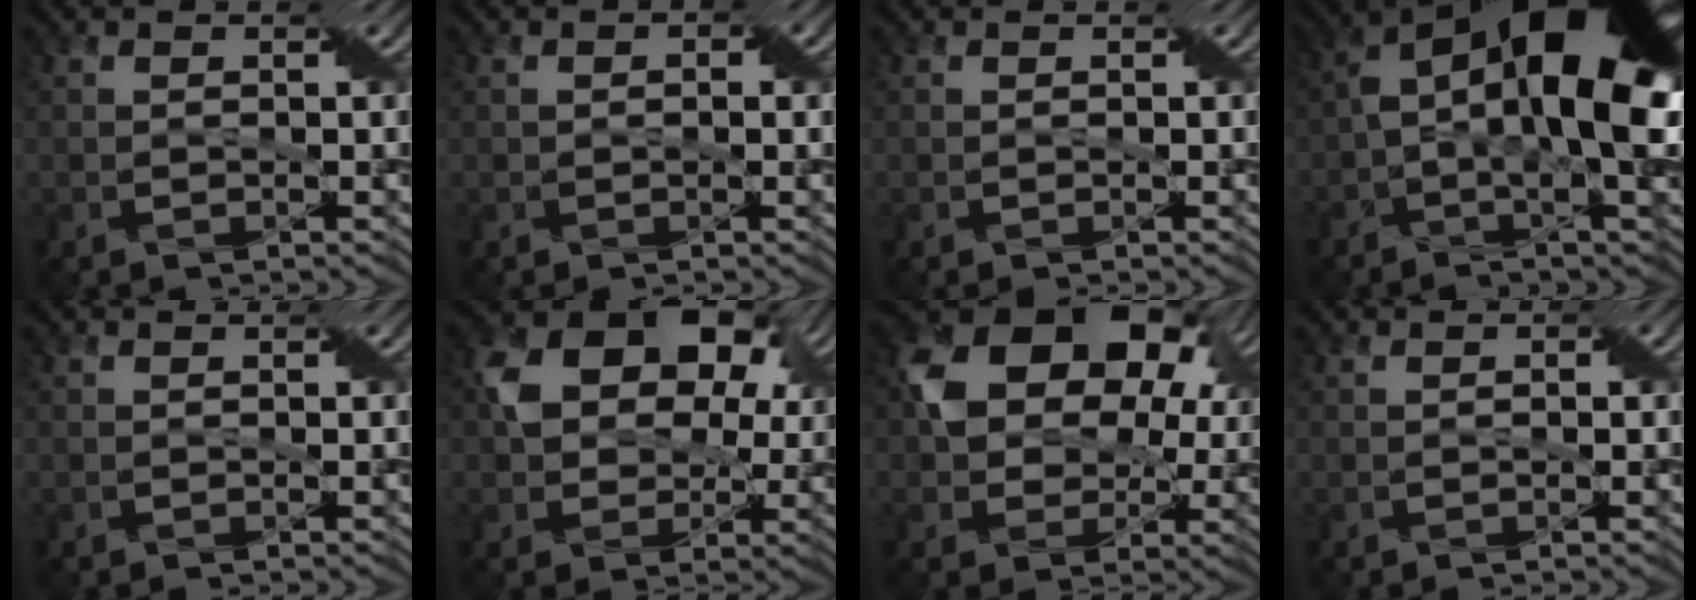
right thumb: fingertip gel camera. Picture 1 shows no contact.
{"total": 1.5, "force": [0.2, 0.7, 1.3], "torque": [-0.020, 0.003, 0.003]}
{"total": 0.0}
{"total": 19.0, "force": [2.4, 8.5, 16.8], "torque": [-0.272, 0.008, 0.038]}
{"total": 0.0}
{"total": 11.9, "force": [3.3, 8.7, 7.3], "torque": [-0.131, 0.010, 0.053]}
{"total": 14.9, "force": [4.0, 10.8, 9.4], "torque": [-0.166, 0.016, 0.071]}
{"total": 0.0}